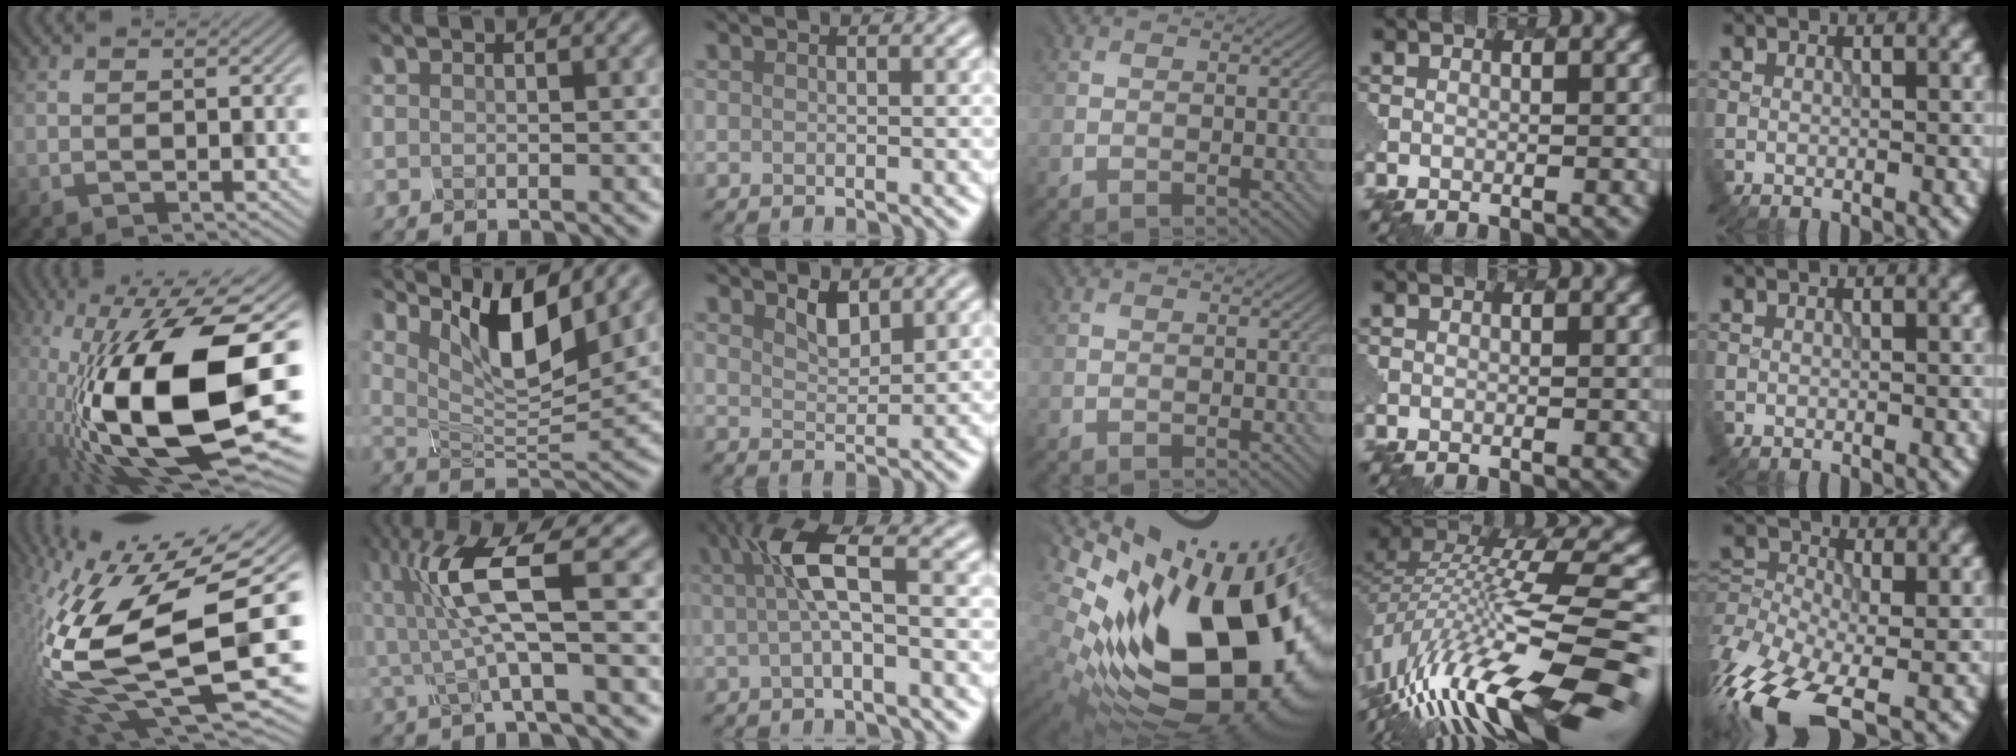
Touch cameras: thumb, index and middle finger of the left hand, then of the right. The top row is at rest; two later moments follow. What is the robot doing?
{"motion": "disassemble", "object": "battery cover"}